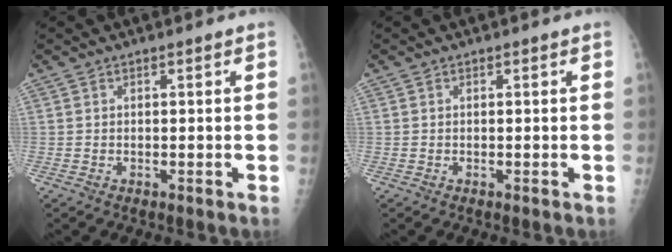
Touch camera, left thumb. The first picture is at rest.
{"total": 0.0}